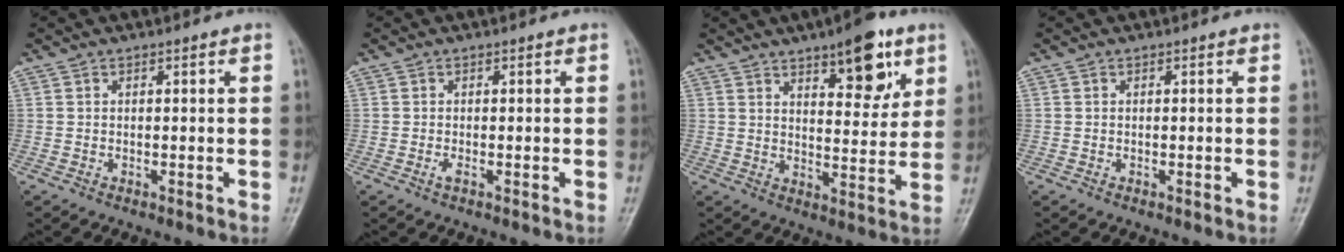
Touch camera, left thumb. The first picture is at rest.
{"total": 1.0, "force": [-0.2, 0.2, 0.9], "torque": [-0.016, 0.001, -0.002]}
{"total": 12.6, "force": [7.1, 4.8, 9.2], "torque": [-0.095, -0.037, 0.102]}
{"total": 0.0}